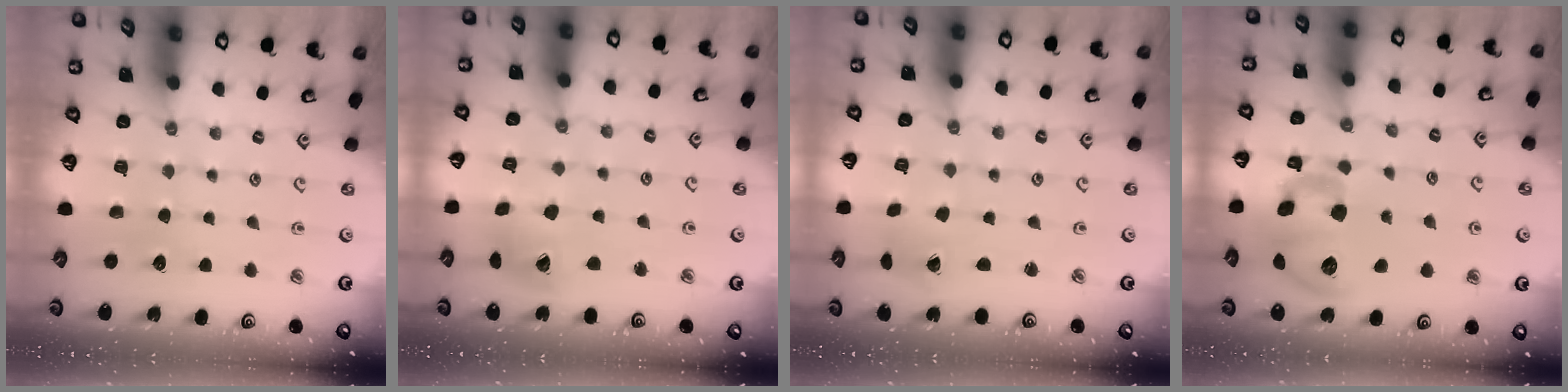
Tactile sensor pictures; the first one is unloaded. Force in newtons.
{"total": 11.0, "press": 10.9, "slide": 1.5}
{"total": 1.1, "press": 1.0, "slide": 0.1}
{"total": 15.5, "press": 15.3, "slide": 2.3}